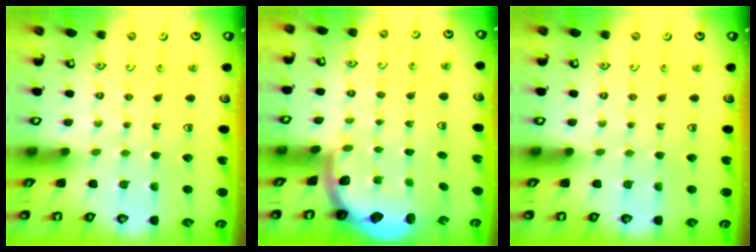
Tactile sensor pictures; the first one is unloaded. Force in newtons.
{"total": 2.0, "press": 2.0, "slide": 0.5}
{"total": 0.0}